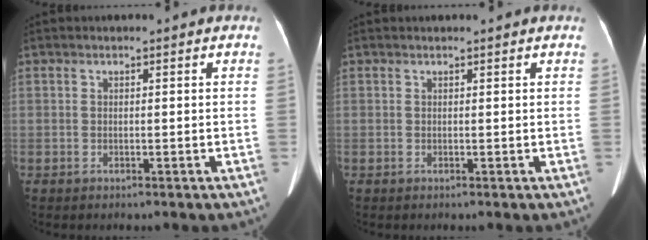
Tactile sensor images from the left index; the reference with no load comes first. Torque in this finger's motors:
{"motor_torque": [0.11, 0.09, -0.02, -0.02]}